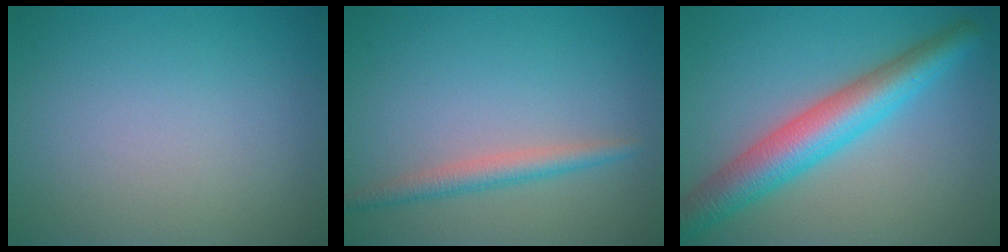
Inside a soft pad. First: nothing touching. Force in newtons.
{"total": 2.3, "press": 2.3, "slide": 0.1}
{"total": 6.6, "press": 6.6, "slide": 0.0}